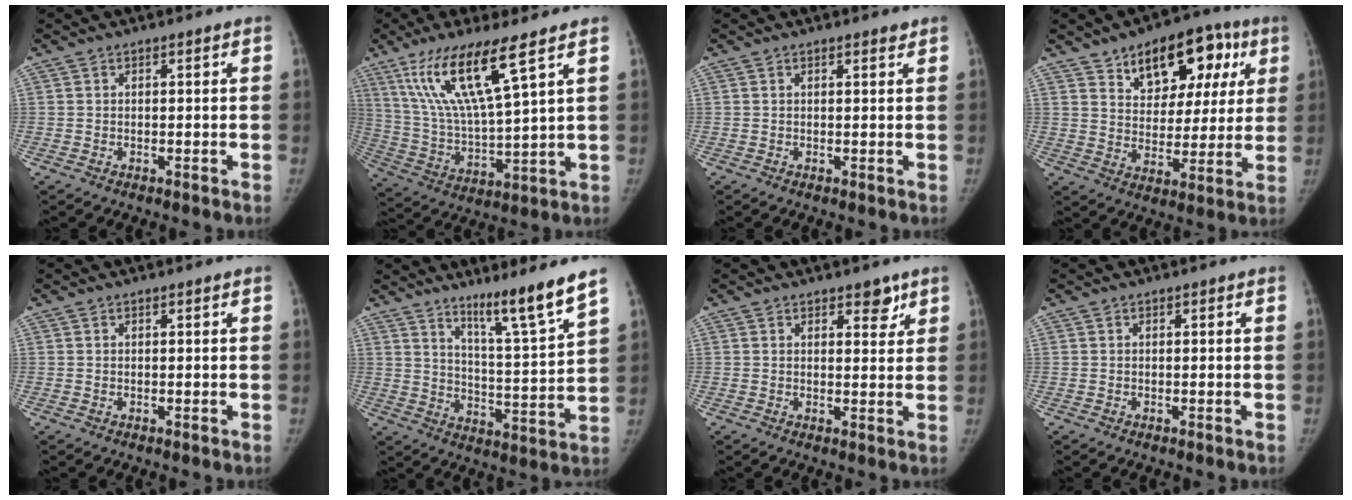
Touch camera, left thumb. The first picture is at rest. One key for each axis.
{"total": 16.3, "fx": 9.1, "fy": 2.5, "fz": 13.4, "tx": -0.273, "ty": -0.040, "tz": 0.184}
{"total": 0.8, "fx": 0.7, "fy": 0.1, "fz": 0.4, "tx": -0.005, "ty": -0.007, "tz": 0.011}
{"total": 16.9, "fx": 8.5, "fy": 10.0, "fz": 10.6, "tx": -0.092, "ty": -0.014, "tz": 0.125}
{"total": 0.0}
{"total": 12.0, "fx": 8.9, "fy": -0.5, "fz": 7.9, "tx": -0.122, "ty": -0.072, "tz": 0.149}
{"total": 3.5, "fx": 2.4, "fy": 1.7, "fz": 1.9, "tx": -0.002, "ty": -0.014, "tz": 0.032}
{"total": 0.0}